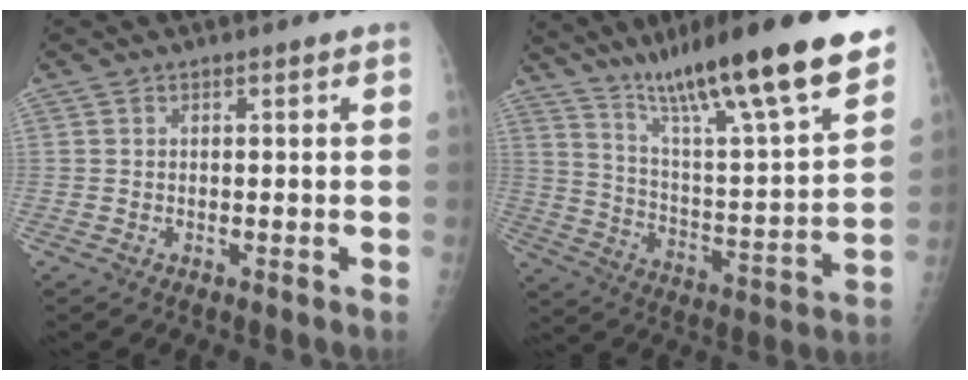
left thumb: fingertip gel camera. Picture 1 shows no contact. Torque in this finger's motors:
{"motor_torque": [1.41, 1.41, 1.47, -1.31, 0.15]}